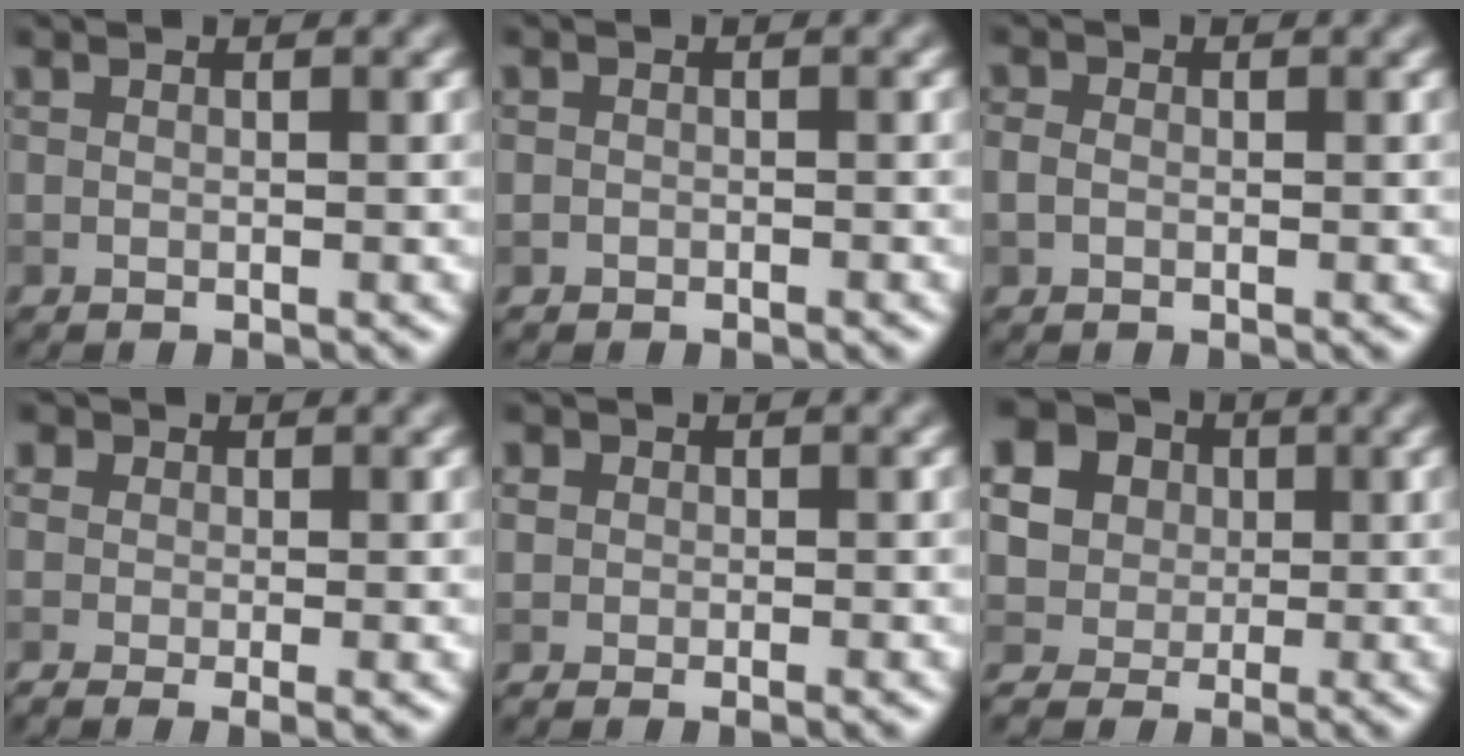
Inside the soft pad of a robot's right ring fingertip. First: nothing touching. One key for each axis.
{"total": 0.8, "fx": -0.6, "fy": 0.6, "fz": -0.2, "tx": 0.010, "ty": 0.003, "tz": -0.010}
{"total": 0.9, "fx": -0.2, "fy": 0.8, "fz": 0.4, "tx": -0.010, "ty": 0.005, "tz": -0.008}
{"total": 4.3, "fx": -0.6, "fy": 3.1, "fz": 2.8, "tx": -0.047, "ty": 0.010, "tz": -0.019}
{"total": 1.9, "fx": -0.6, "fy": 1.6, "fz": 0.8, "tx": 0.000, "ty": 0.006, "tz": -0.018}
{"total": 15.5, "fx": 3.7, "fy": 14.1, "fz": 5.4, "tx": -0.165, "ty": 0.024, "tz": 0.044}